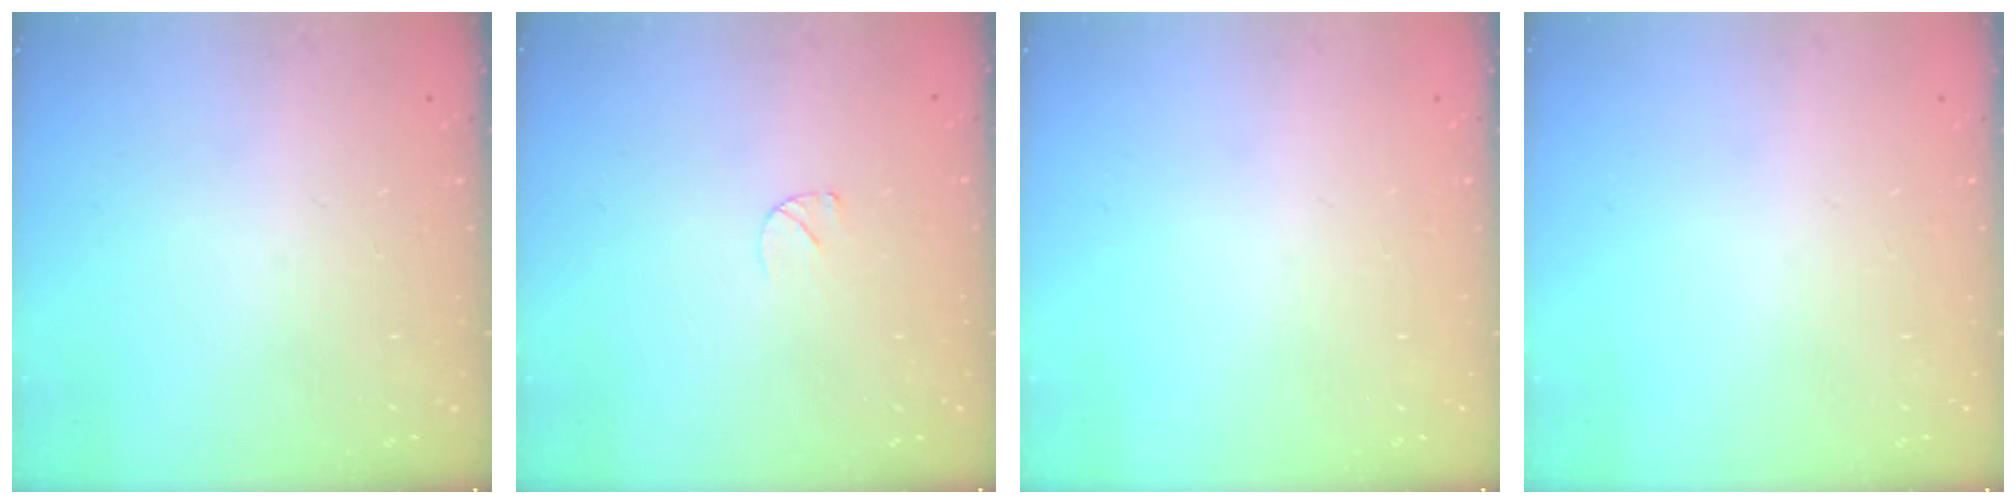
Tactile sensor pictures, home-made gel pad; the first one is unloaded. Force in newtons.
{"total": 3.8, "press": 3.8, "slide": 0.4}
{"total": 0.0}
{"total": 0.0}